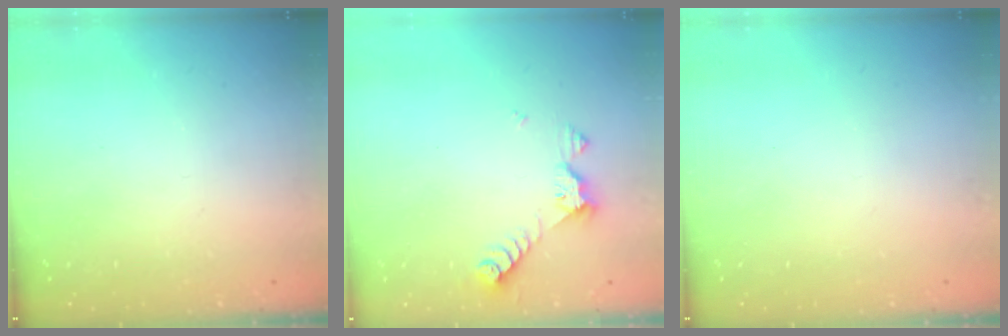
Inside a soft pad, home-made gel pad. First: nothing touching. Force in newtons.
{"total": 6.7, "press": 6.7, "slide": 0.4}
{"total": 0.0}